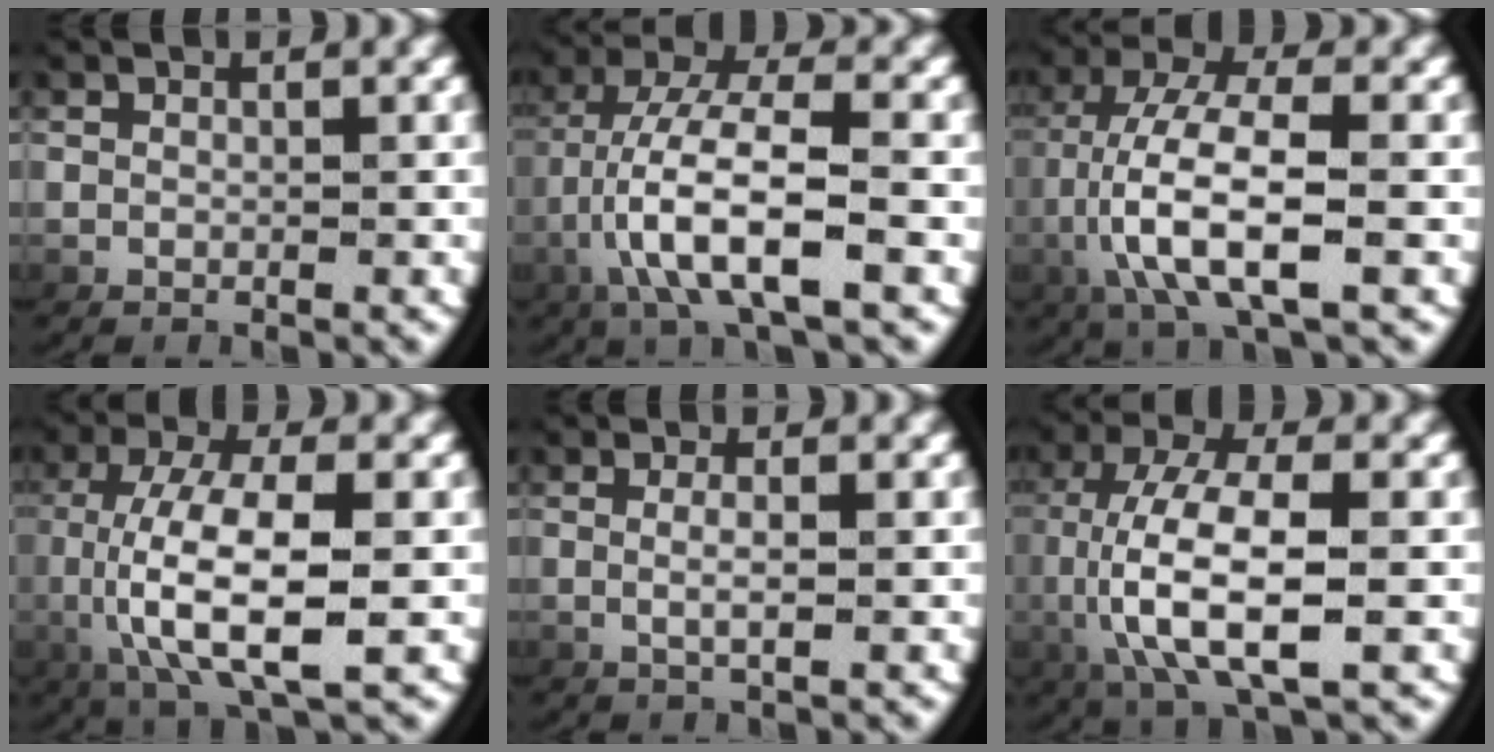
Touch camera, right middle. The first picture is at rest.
{"total": 6.9, "force": [-0.8, 2.5, 6.4], "torque": [-0.144, -0.016, 0.000]}
{"total": 7.3, "force": [-0.7, 2.9, 6.7], "torque": [-0.158, -0.018, 0.004]}
{"total": 8.5, "force": [-0.6, 3.4, 7.7], "torque": [-0.172, -0.025, 0.014]}
{"total": 1.7, "force": [0.0, 0.2, 1.7], "torque": [-0.041, -0.006, 0.005]}
{"total": 8.1, "force": [-0.5, 3.5, 7.4], "torque": [-0.170, -0.019, 0.011]}